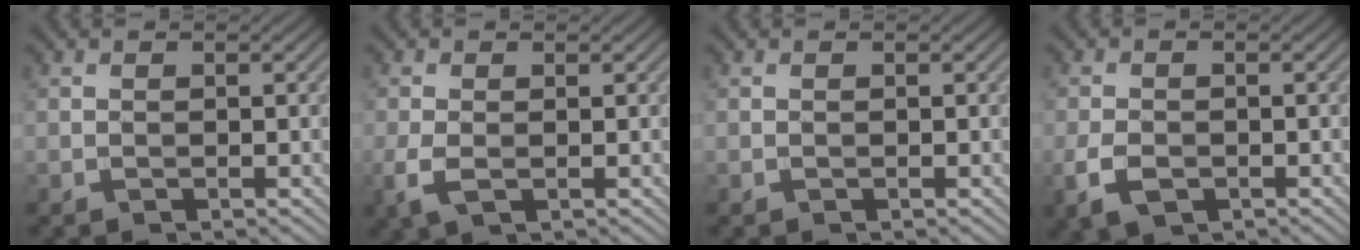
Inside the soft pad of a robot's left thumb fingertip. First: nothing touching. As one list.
[{"total": 2.8, "force": [-0.6, 1.5, 2.3], "torque": [-0.069, -0.007, -0.015]}, {"total": 0.0}, {"total": 3.6, "force": [-1.6, 2.1, 2.4], "torque": [-0.060, -0.010, -0.033]}]